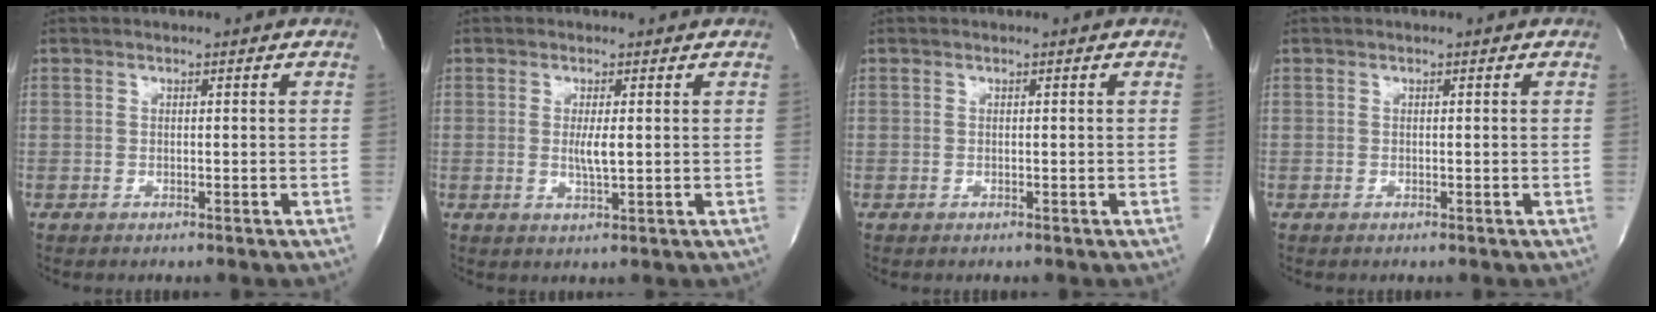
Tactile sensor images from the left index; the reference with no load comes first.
{"total": 2.7, "force": [0.2, 0.3, 2.7], "torque": [-0.056, -0.005, 0.006]}
{"total": 0.0}
{"total": 0.0}